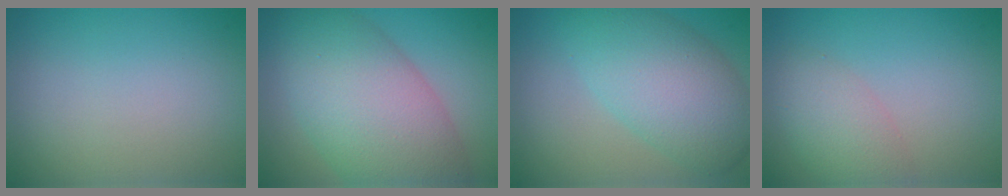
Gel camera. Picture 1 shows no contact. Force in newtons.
{"total": 10.6, "press": 10.6, "slide": 0.5}
{"total": 7.2, "press": 7.2, "slide": 0.2}
{"total": 3.1, "press": 3.1, "slide": 0.2}